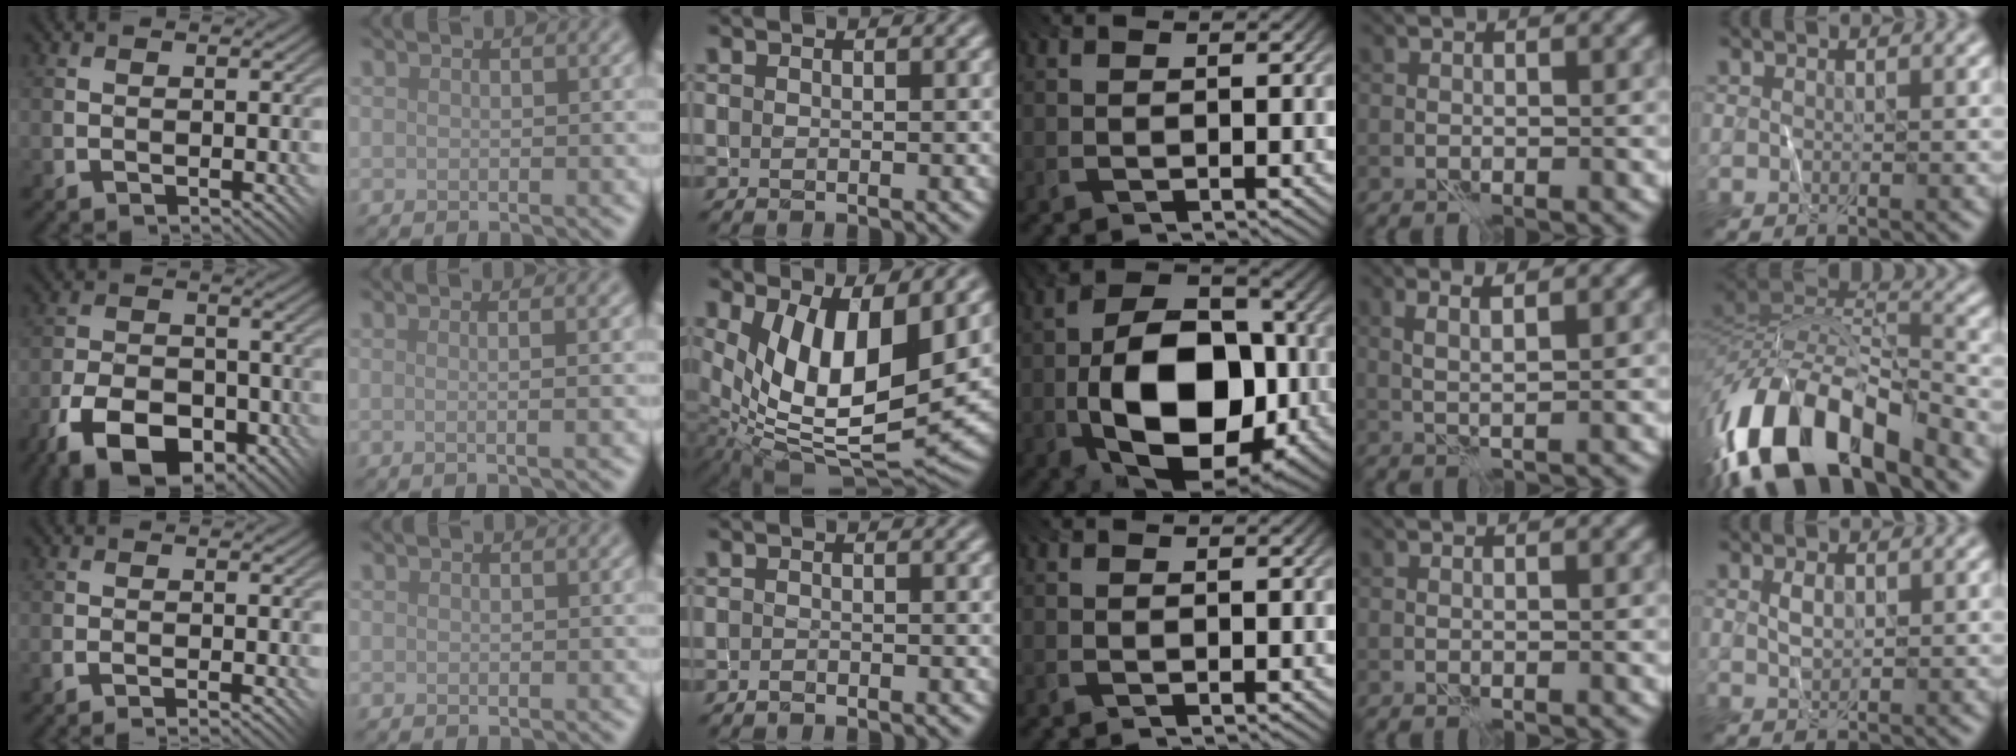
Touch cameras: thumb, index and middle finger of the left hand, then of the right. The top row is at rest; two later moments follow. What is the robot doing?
{"motion": "fold", "object": "shorts"}